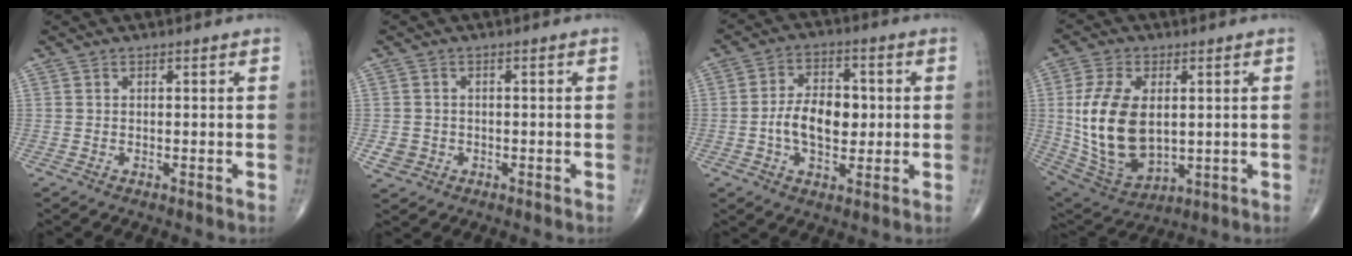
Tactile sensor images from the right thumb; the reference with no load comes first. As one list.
[{"total": 2.8, "force": [-0.8, 2.5, 0.8], "torque": [-0.007, 0.004, -0.010]}, {"total": 10.0, "force": [-0.5, 6.1, 7.9], "torque": [-0.117, 0.013, -0.014]}, {"total": 17.0, "force": [1.2, 10.1, 13.6], "torque": [-0.264, -0.014, 0.041]}]